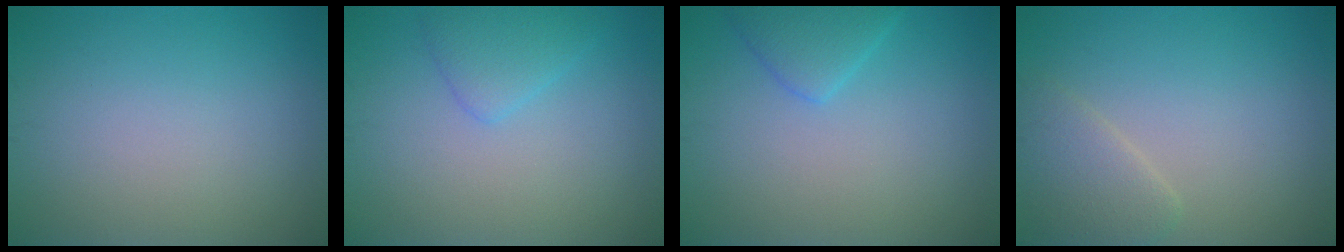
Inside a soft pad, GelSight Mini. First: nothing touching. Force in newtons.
{"total": 2.2, "press": 2.2, "slide": 0.1}
{"total": 2.3, "press": 2.3, "slide": 0.3}
{"total": 2.5, "press": 2.5, "slide": 0.1}